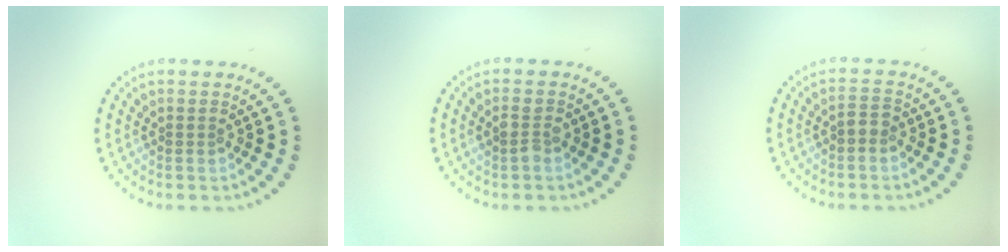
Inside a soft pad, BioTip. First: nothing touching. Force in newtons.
{"total": 1.4, "press": 1.4, "slide": 0.2}
{"total": 1.3, "press": 1.3, "slide": 0.2}